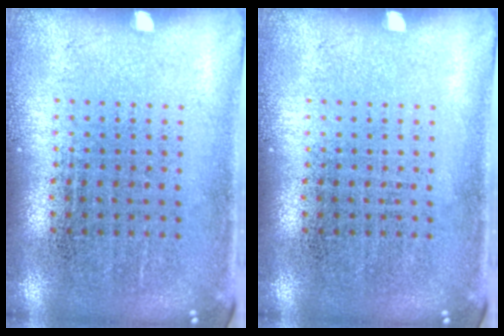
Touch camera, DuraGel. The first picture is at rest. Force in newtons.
{"total": 0.0}